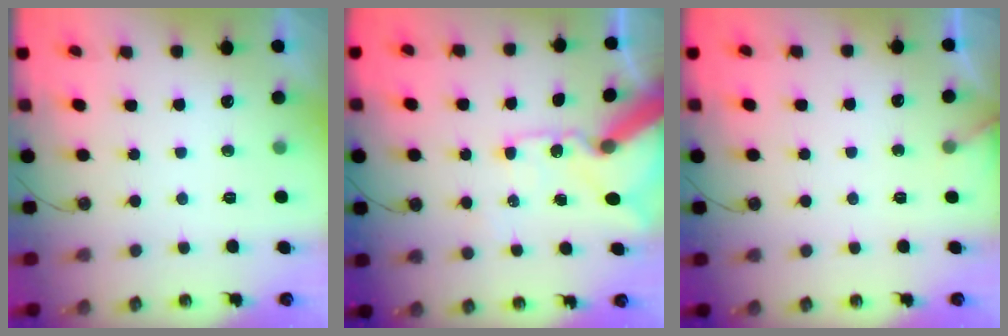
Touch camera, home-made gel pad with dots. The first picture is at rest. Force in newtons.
{"total": 15.3, "press": 15.1, "slide": 2.4}
{"total": 2.5, "press": 2.5, "slide": 0.3}